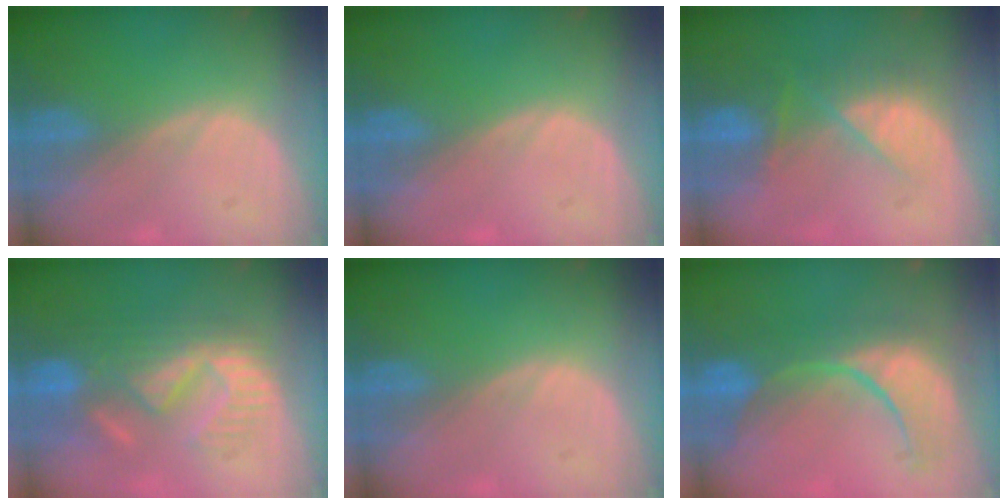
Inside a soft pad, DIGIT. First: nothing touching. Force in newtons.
{"total": 0.0}
{"total": 7.5, "press": 6.7, "slide": 3.4}
{"total": 9.9, "press": 9.3, "slide": 3.2}
{"total": 0.0}
{"total": 10.0, "press": 9.6, "slide": 2.5}